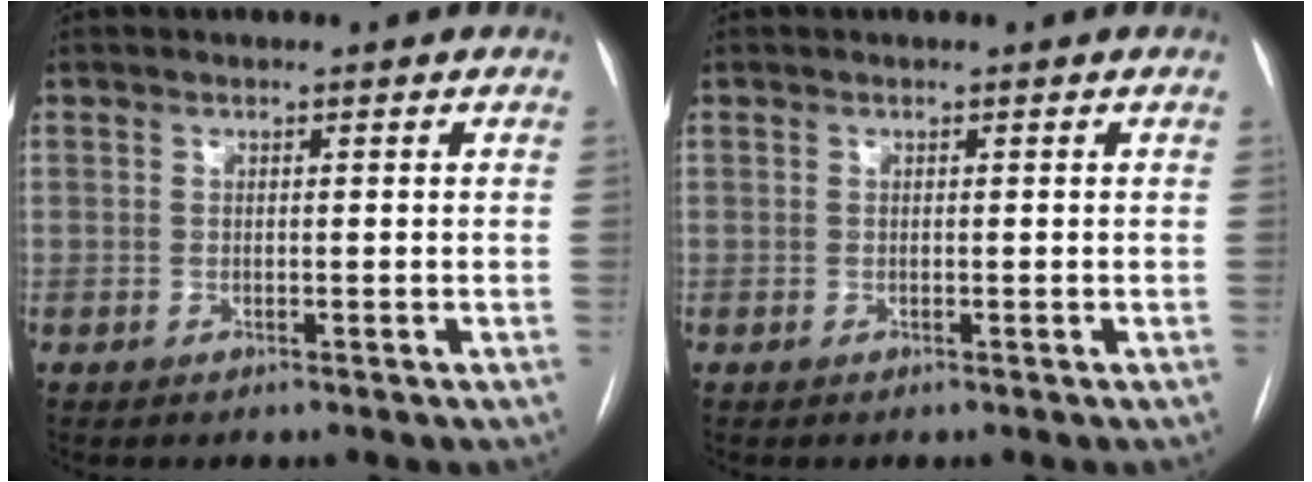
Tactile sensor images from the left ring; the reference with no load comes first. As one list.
[{"total": 0.0}]